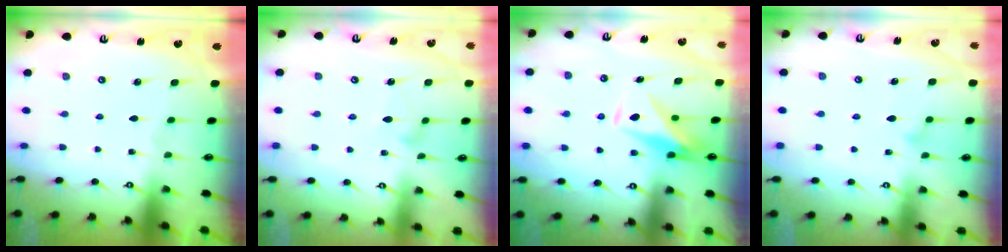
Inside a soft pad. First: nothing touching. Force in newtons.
{"total": 8.7, "press": 8.6, "slide": 0.5}
{"total": 8.5, "press": 8.5, "slide": 0.4}
{"total": 9.0, "press": 9.0, "slide": 0.5}